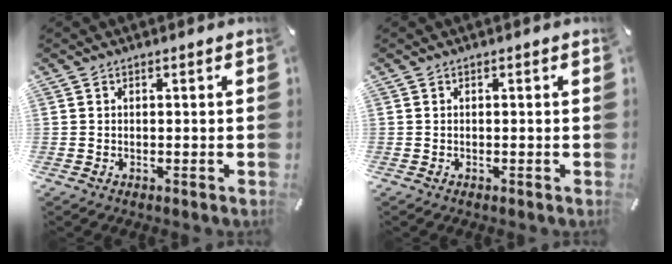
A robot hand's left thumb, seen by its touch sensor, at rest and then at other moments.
{"total": 0.0}